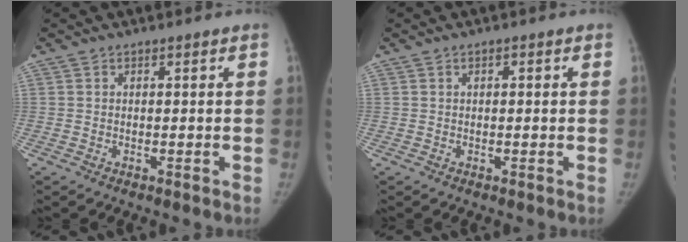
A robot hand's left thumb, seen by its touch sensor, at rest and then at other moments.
{"total": 0.8, "force": [0.3, 0.5, 0.6], "torque": [-0.005, 0.003, 0.003]}